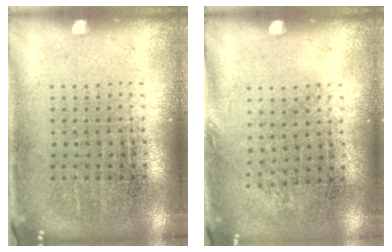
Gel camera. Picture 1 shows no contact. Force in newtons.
{"total": 0.9, "press": 0.7, "slide": 0.6}